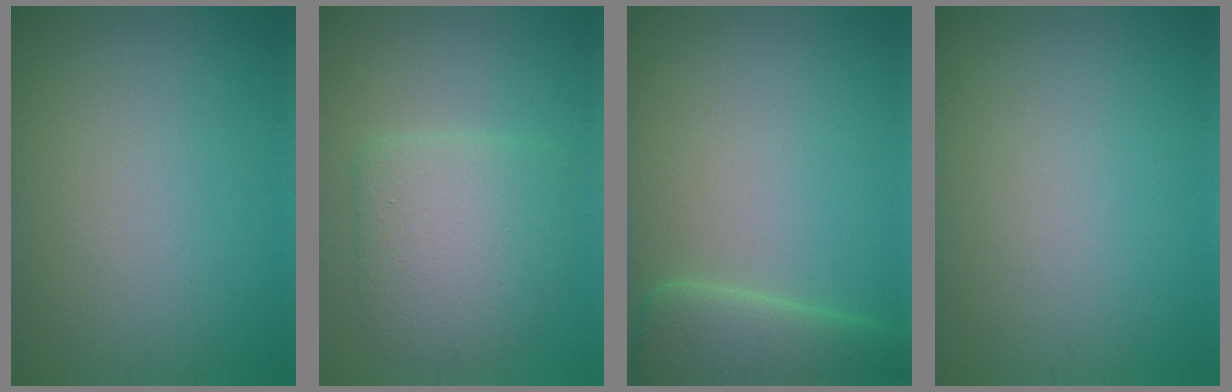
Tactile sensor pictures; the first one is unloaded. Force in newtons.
{"total": 5.7, "press": 5.7, "slide": 0.2}
{"total": 5.0, "press": 4.9, "slide": 0.7}
{"total": 0.0}